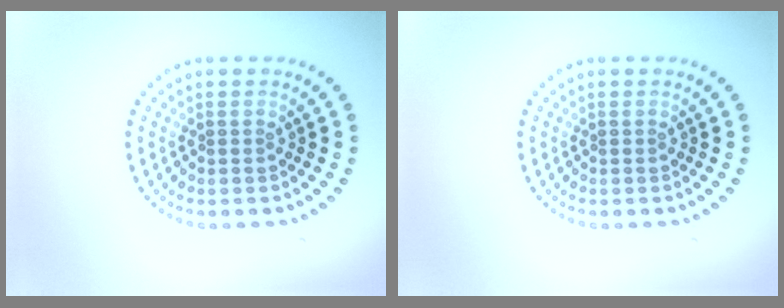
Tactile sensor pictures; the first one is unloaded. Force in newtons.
{"total": 0.0}